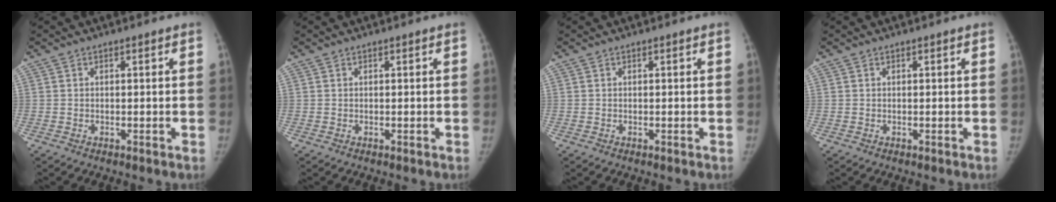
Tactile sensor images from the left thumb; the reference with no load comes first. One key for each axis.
{"total": 0.0}
{"total": 0.0}
{"total": 0.0}